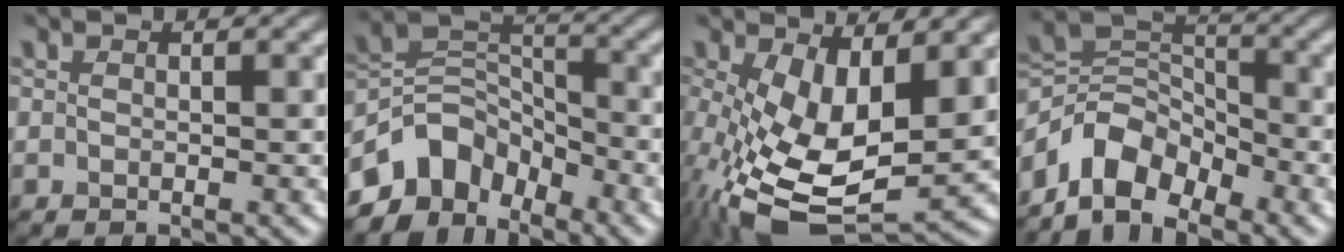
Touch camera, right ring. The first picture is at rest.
{"total": 6.7, "force": [-4.8, 4.3, 2.1], "torque": [-0.019, 0.002, -0.099]}
{"total": 10.8, "force": [-0.9, 5.4, 9.3], "torque": [-0.201, -0.033, -0.005]}
{"total": 5.9, "force": [-4.3, 3.3, 2.4], "torque": [-0.030, 0.005, -0.090]}